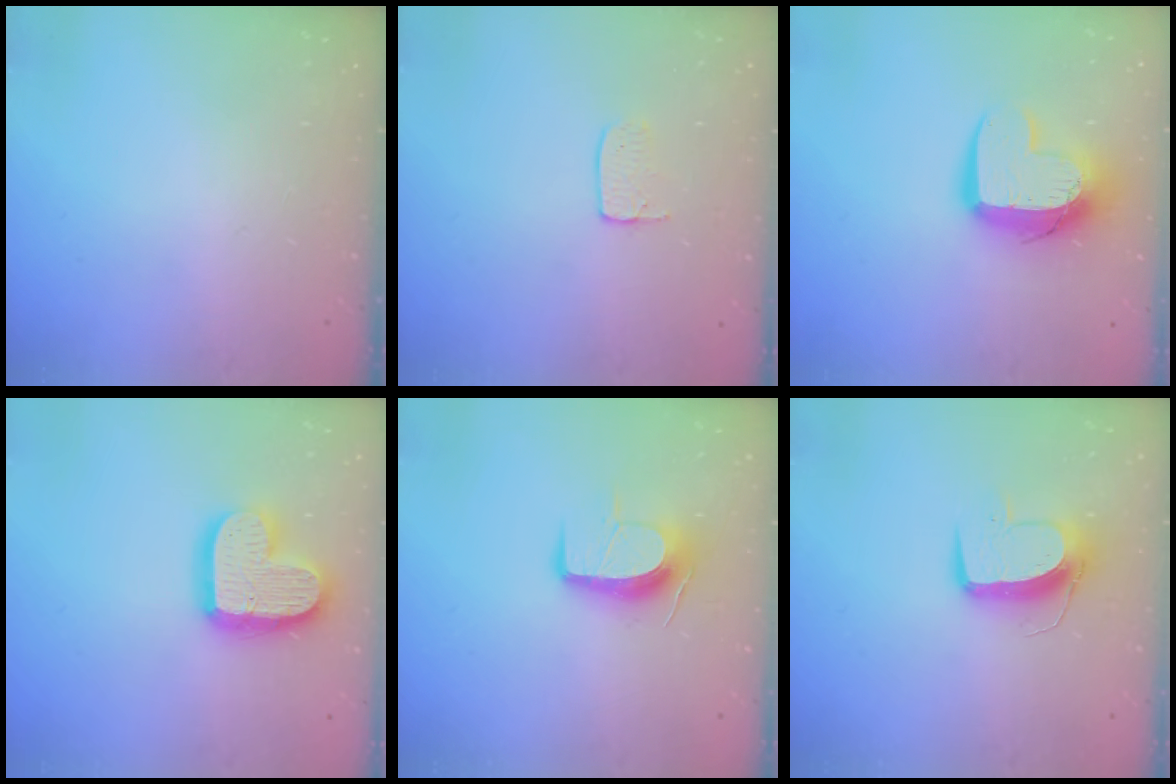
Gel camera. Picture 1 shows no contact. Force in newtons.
{"total": 3.6, "press": 3.6, "slide": 0.2}
{"total": 12.3, "press": 12.3, "slide": 0.9}
{"total": 16.7, "press": 16.6, "slide": 1.2}
{"total": 10.5, "press": 10.5, "slide": 0.9}
{"total": 10.0, "press": 9.9, "slide": 0.9}